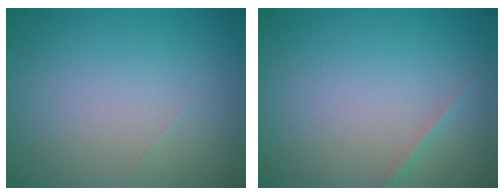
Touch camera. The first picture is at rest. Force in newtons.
{"total": 0.7, "press": 0.7, "slide": 0.0}